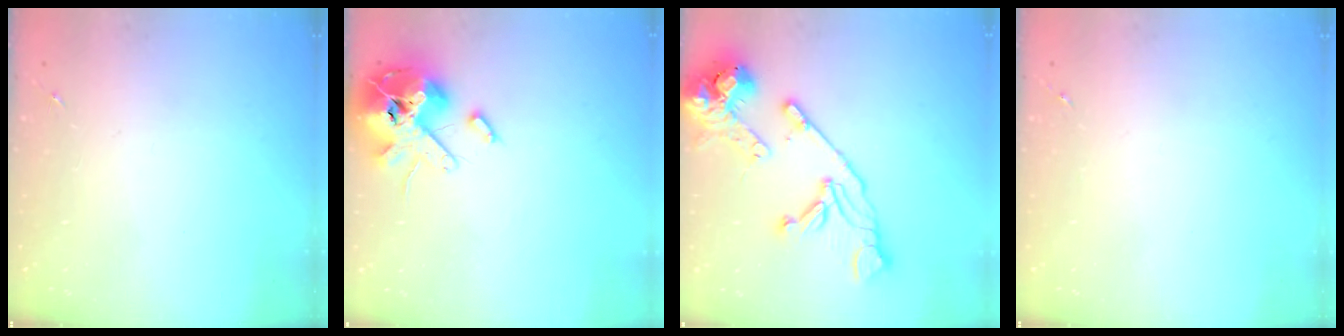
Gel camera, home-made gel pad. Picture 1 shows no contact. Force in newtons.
{"total": 15.4, "press": 15.2, "slide": 2.6}
{"total": 18.4, "press": 18.2, "slide": 2.3}
{"total": 0.0}